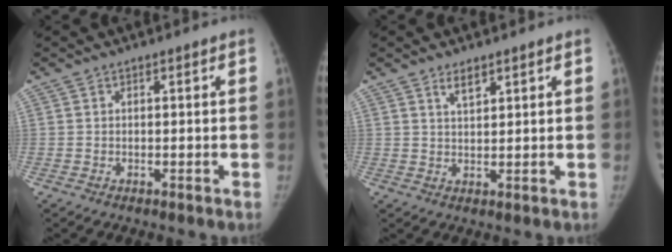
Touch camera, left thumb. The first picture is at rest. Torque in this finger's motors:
{"motor_torque": [-0.16, -0.01, 0.47, -0.30, 0.00]}